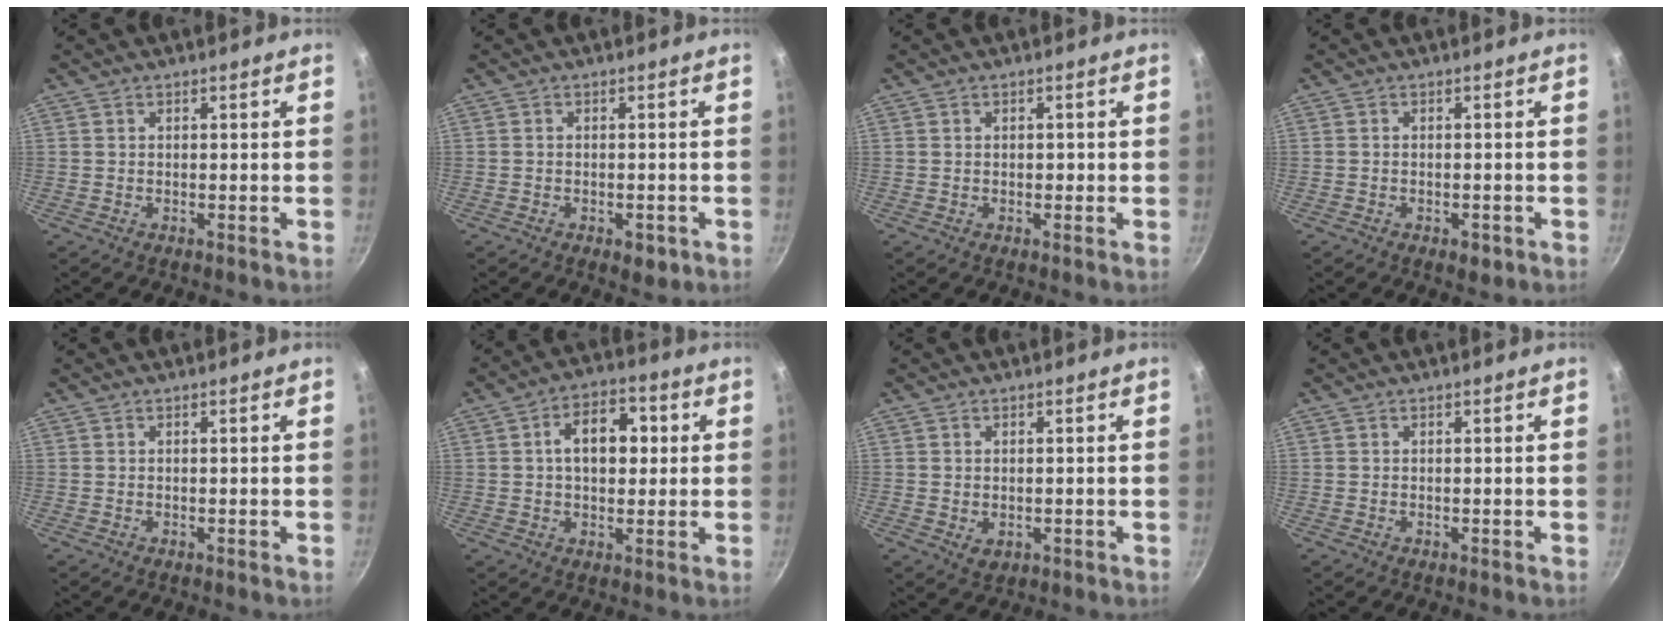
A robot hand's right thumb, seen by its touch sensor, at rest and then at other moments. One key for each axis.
{"total": 3.3, "fx": -1.5, "fy": 1.9, "fz": 2.3, "tx": -0.026, "ty": 0.006, "tz": -0.015}
{"total": 0.9, "fx": 0.0, "fy": 0.7, "fz": 0.6, "tx": -0.004, "ty": 0.005, "tz": 0.001}
{"total": 2.5, "fx": -1.2, "fy": 1.4, "fz": 1.6, "tx": -0.023, "ty": 0.005, "tz": -0.013}
{"total": 0.0}
{"total": 10.1, "fx": 1.6, "fy": 6.6, "fz": 7.5, "tx": -0.082, "ty": 0.015, "tz": 0.015}
{"total": 2.5, "fx": -0.1, "fy": 2.0, "fz": 1.5, "tx": -0.024, "ty": -0.005, "tz": 0.002}
{"total": 0.0}